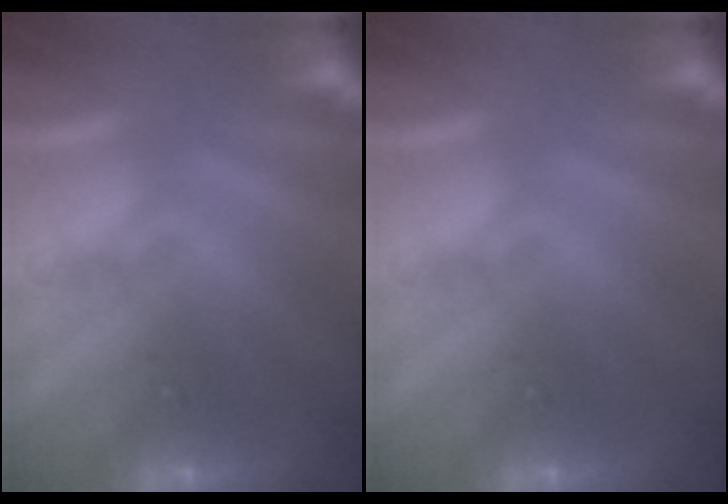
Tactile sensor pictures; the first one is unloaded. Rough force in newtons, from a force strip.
{"total": 0.0}